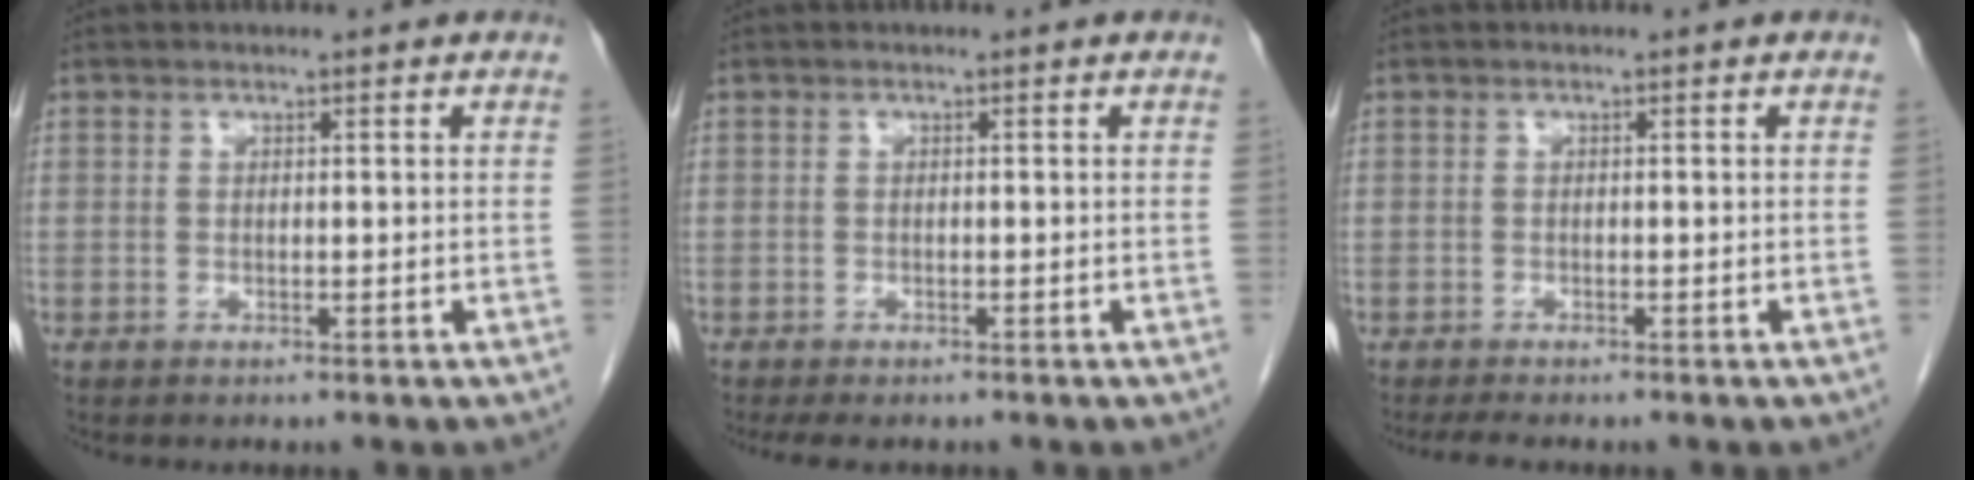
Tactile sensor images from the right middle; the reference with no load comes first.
{"total": 3.6, "force": [-2.9, 1.2, 1.7], "torque": [-0.021, -0.008, -0.040]}
{"total": 2.3, "force": [-1.9, 0.4, 1.2], "torque": [-0.022, -0.006, -0.028]}